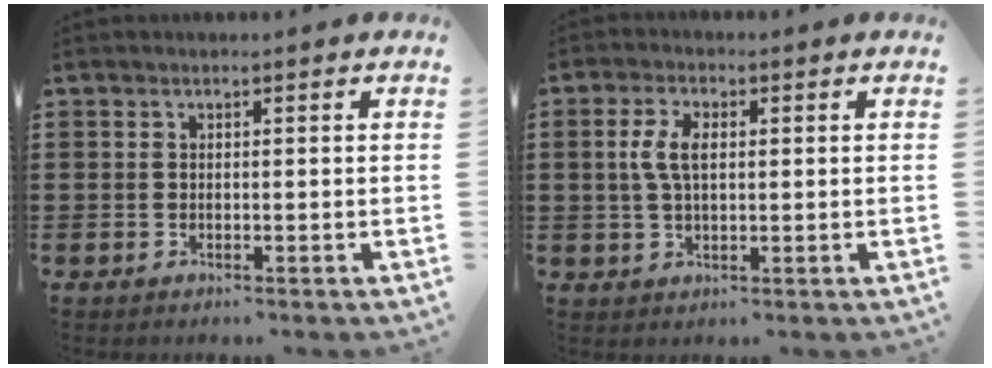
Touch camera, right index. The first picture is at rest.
{"total": 4.9, "force": [0.5, 2.5, 4.2], "torque": [-0.103, 0.007, 0.002]}